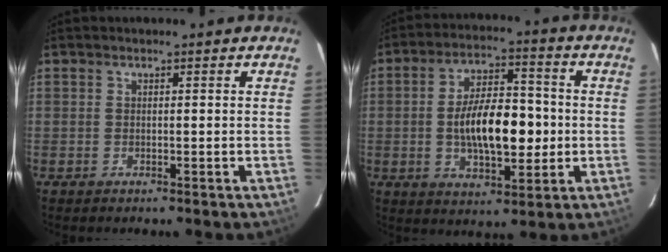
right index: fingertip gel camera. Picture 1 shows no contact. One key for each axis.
{"total": 13.6, "fx": -1.4, "fy": 6.0, "fz": 12.1, "tx": -0.215, "ty": 0.009, "tz": -0.018}